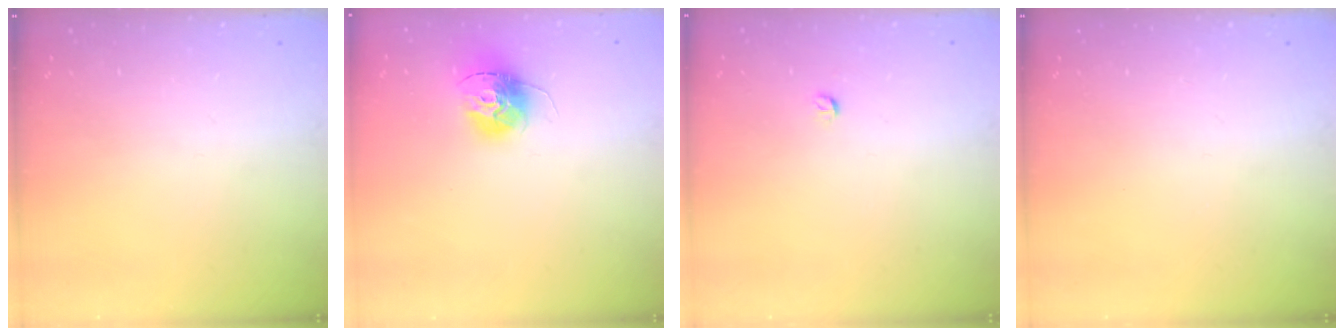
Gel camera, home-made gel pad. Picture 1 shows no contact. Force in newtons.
{"total": 13.6, "press": 13.5, "slide": 1.3}
{"total": 3.2, "press": 3.2, "slide": 0.4}
{"total": 0.0}